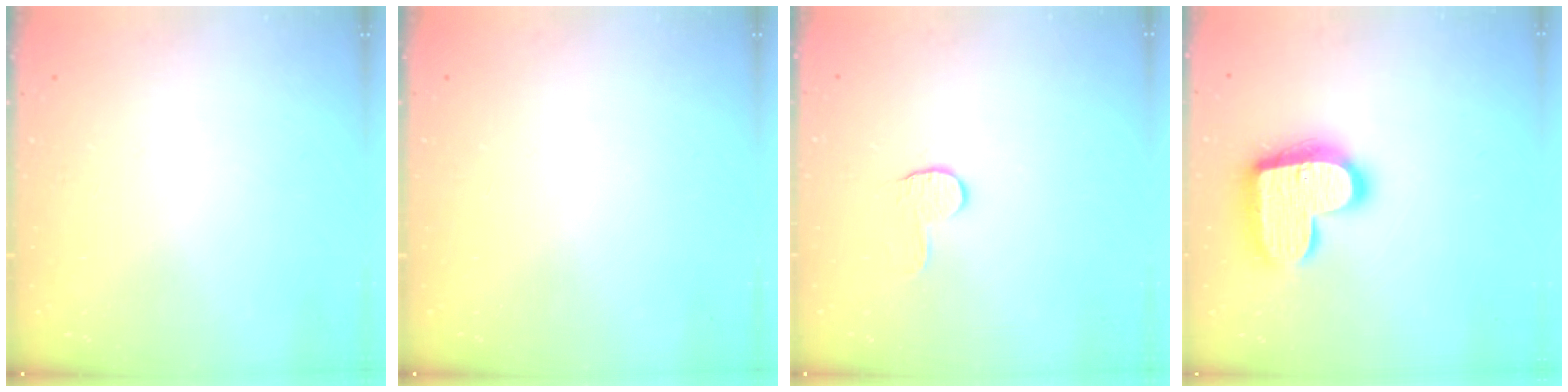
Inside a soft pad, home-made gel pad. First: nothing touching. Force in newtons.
{"total": 0.0}
{"total": 3.6, "press": 3.6, "slide": 0.4}
{"total": 17.8, "press": 17.7, "slide": 1.1}